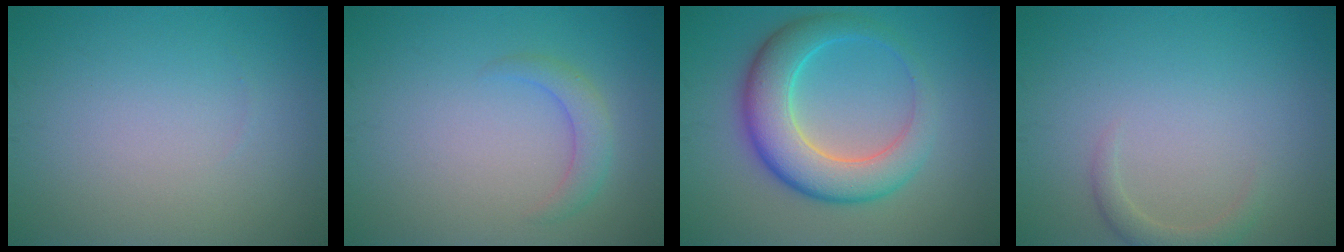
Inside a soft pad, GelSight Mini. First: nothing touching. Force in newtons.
{"total": 2.0, "press": 2.0, "slide": 0.1}
{"total": 7.2, "press": 7.2, "slide": 0.2}
{"total": 1.6, "press": 1.6, "slide": 0.1}